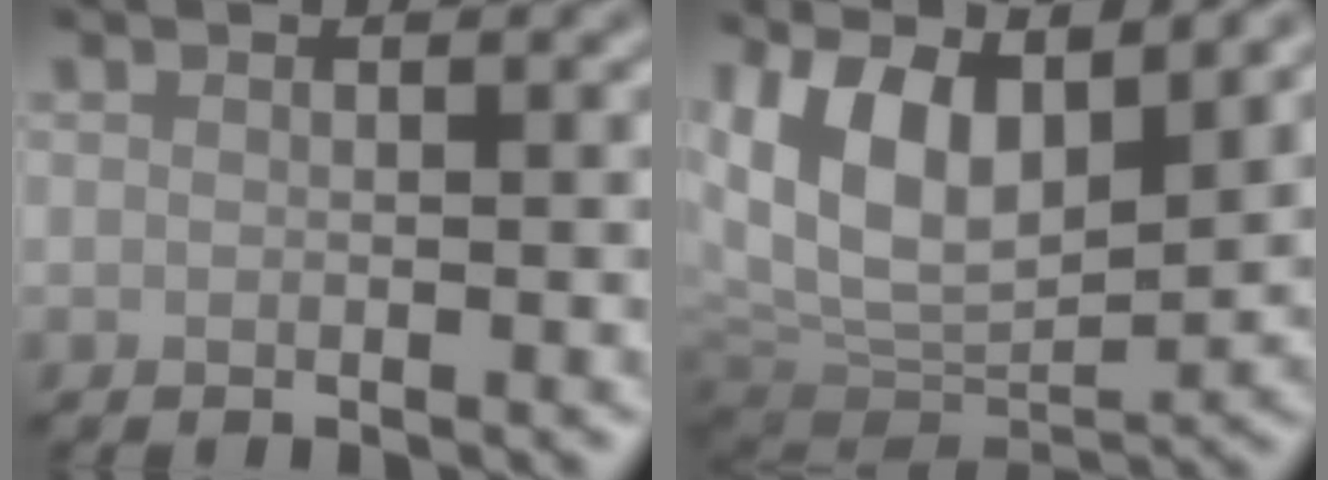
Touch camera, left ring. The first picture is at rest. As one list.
[{"total": 11.0, "force": [4.5, 5.8, 8.2], "torque": [-0.148, -0.001, 0.083]}]